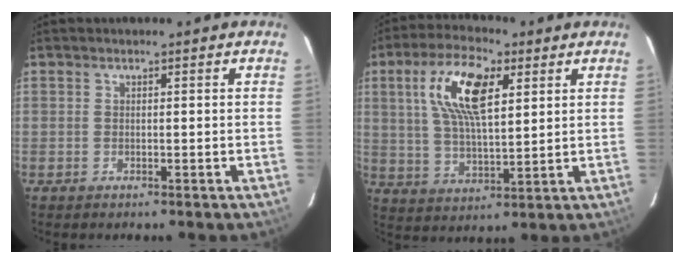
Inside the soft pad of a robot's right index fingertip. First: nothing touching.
{"total": 13.0, "force": [4.8, 5.1, 10.9], "torque": [-0.211, 0.018, 0.091]}